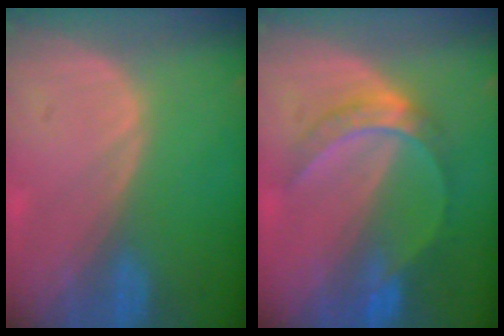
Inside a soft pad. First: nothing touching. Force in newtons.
{"total": 5.8, "press": 5.6, "slide": 1.2}